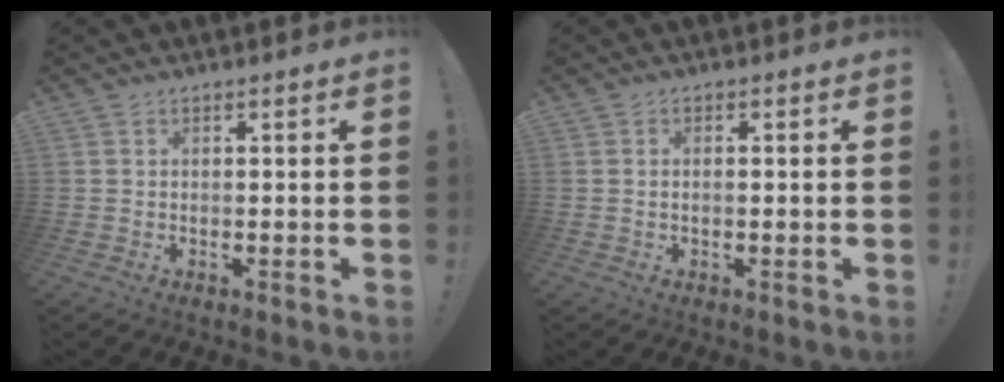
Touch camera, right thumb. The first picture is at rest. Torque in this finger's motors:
{"motor_torque": [-0.38, -0.10, -0.14, 0.15, 0.10]}